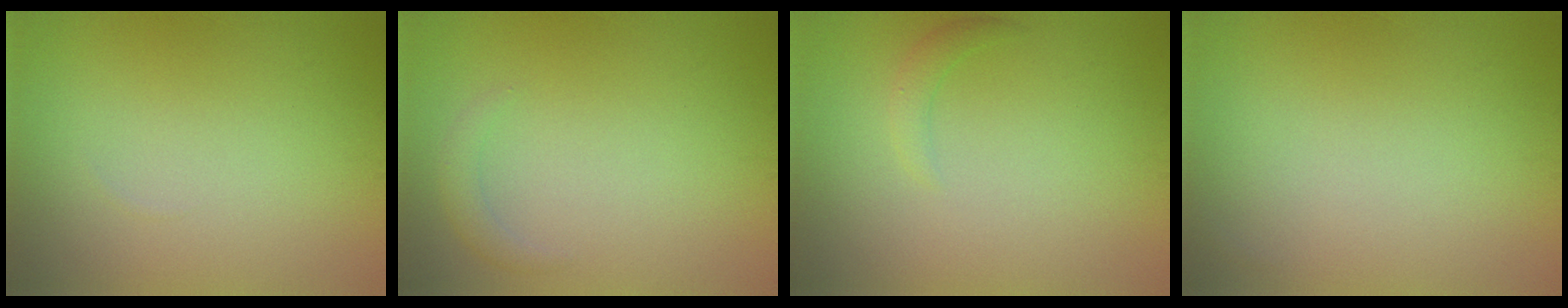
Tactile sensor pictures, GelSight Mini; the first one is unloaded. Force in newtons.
{"total": 1.3, "press": 1.2, "slide": 0.1}
{"total": 1.3, "press": 1.3, "slide": 0.1}
{"total": 0.0}